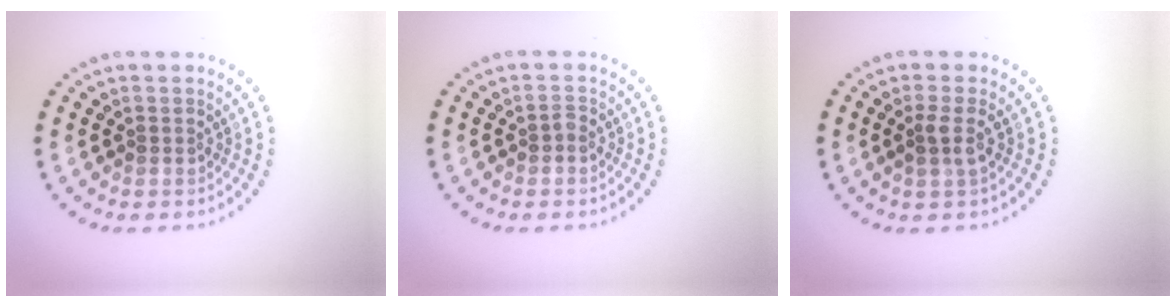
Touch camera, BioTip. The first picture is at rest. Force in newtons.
{"total": 0.6, "press": 0.5, "slide": 0.2}
{"total": 1.6, "press": 1.3, "slide": 1.0}